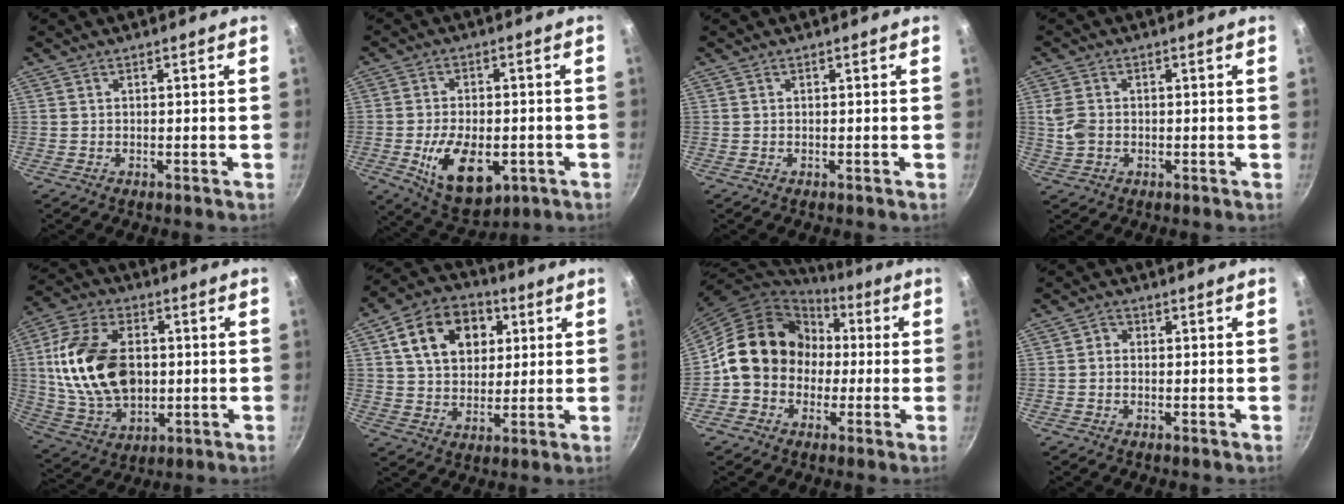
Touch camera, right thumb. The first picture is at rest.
{"total": 13.5, "force": [-3.8, 7.7, 10.5], "torque": [-0.160, -0.002, -0.046]}
{"total": 0.0}
{"total": 4.6, "force": [-0.2, 3.6, 2.9], "torque": [-0.058, 0.002, -0.004]}
{"total": 20.4, "force": [1.4, 13.4, 15.3], "torque": [-0.275, 0.007, 0.030]}
{"total": 15.4, "force": [4.9, 11.3, 9.2], "torque": [-0.126, 0.008, 0.073]}
{"total": 15.0, "force": [0.1, 13.1, 7.3], "torque": [-0.071, 0.038, -0.012]}
{"total": 1.5, "force": [-0.2, 1.4, 0.7], "torque": [-0.010, 0.006, -0.010]}